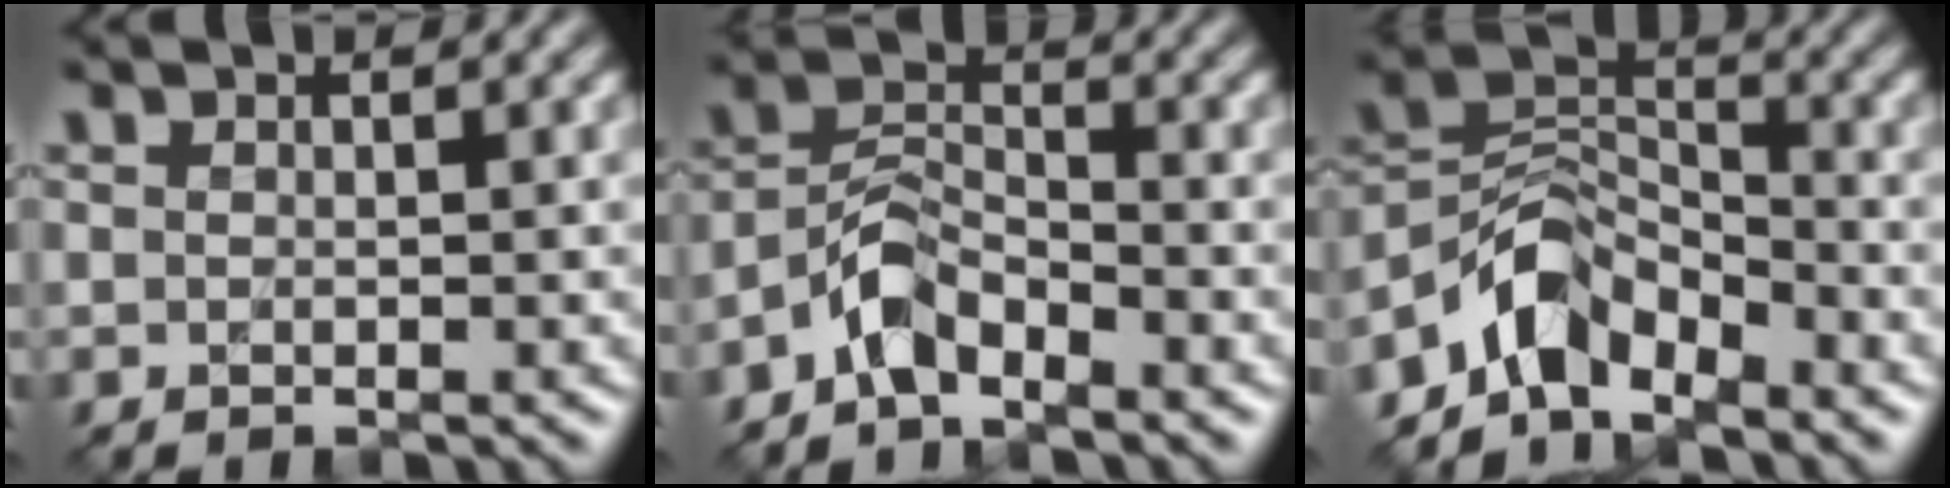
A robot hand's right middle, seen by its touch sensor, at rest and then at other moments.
{"total": 3.5, "force": [-2.7, 1.4, 1.8], "torque": [-0.032, 0.014, -0.062]}
{"total": 5.4, "force": [-4.2, 2.6, 2.3], "torque": [-0.032, 0.003, -0.090]}